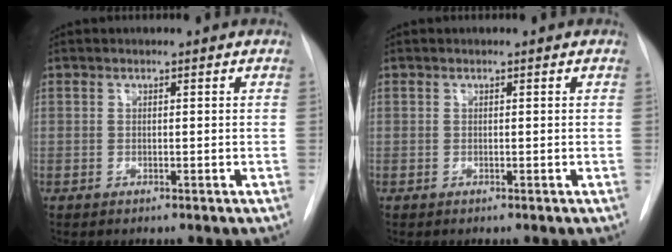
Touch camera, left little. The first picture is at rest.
{"total": 0.0}